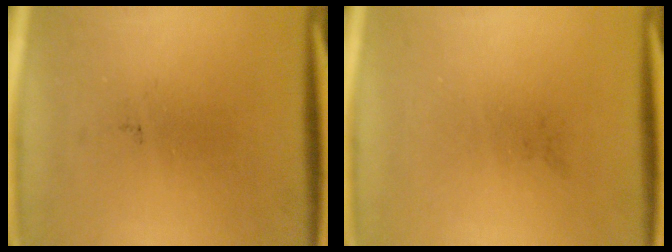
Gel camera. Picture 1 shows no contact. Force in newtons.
{"total": 0.0}